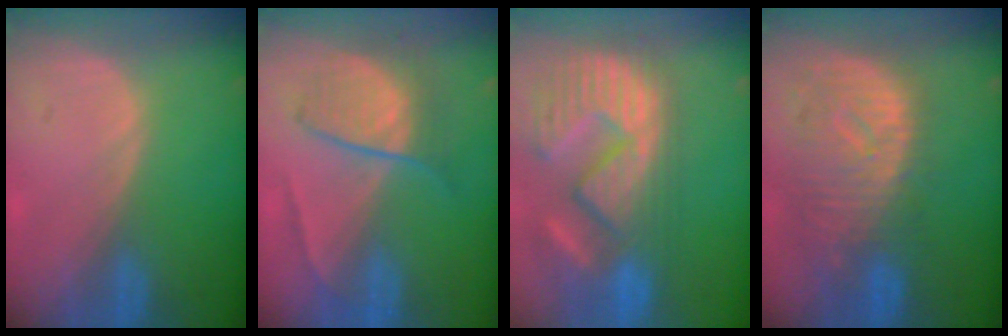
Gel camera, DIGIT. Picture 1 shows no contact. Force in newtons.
{"total": 6.7, "press": 6.5, "slide": 1.4}
{"total": 14.7, "press": 12.3, "slide": 8.1}
{"total": 10.9, "press": 9.6, "slide": 5.2}